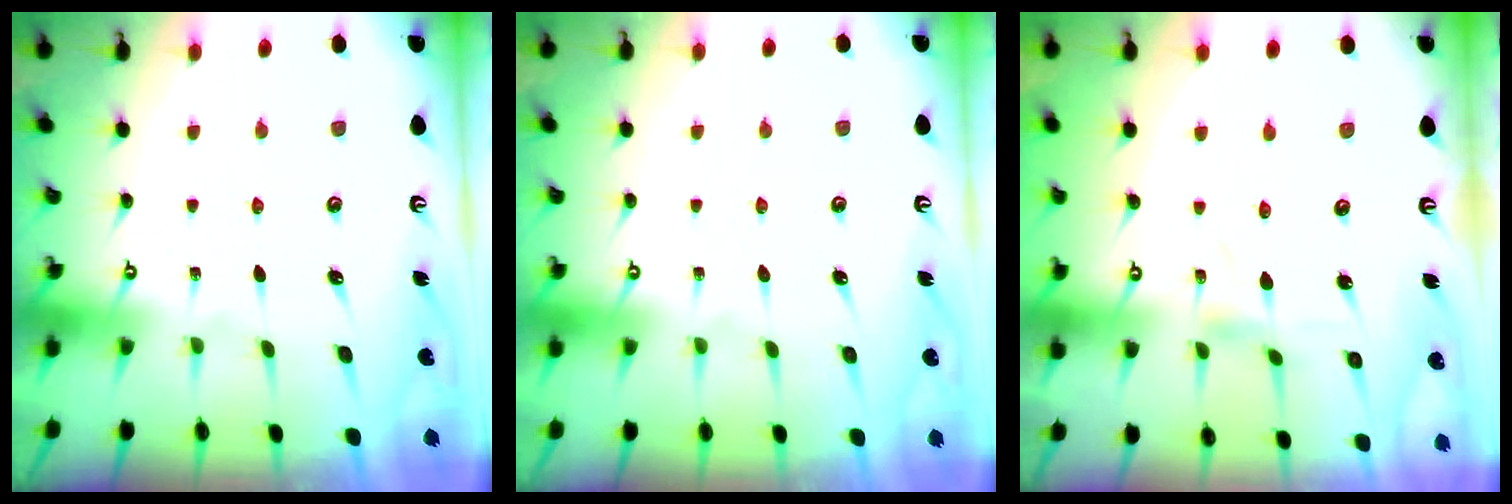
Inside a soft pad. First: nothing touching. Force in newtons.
{"total": 1.6, "press": 1.6, "slide": 0.1}
{"total": 0.0}